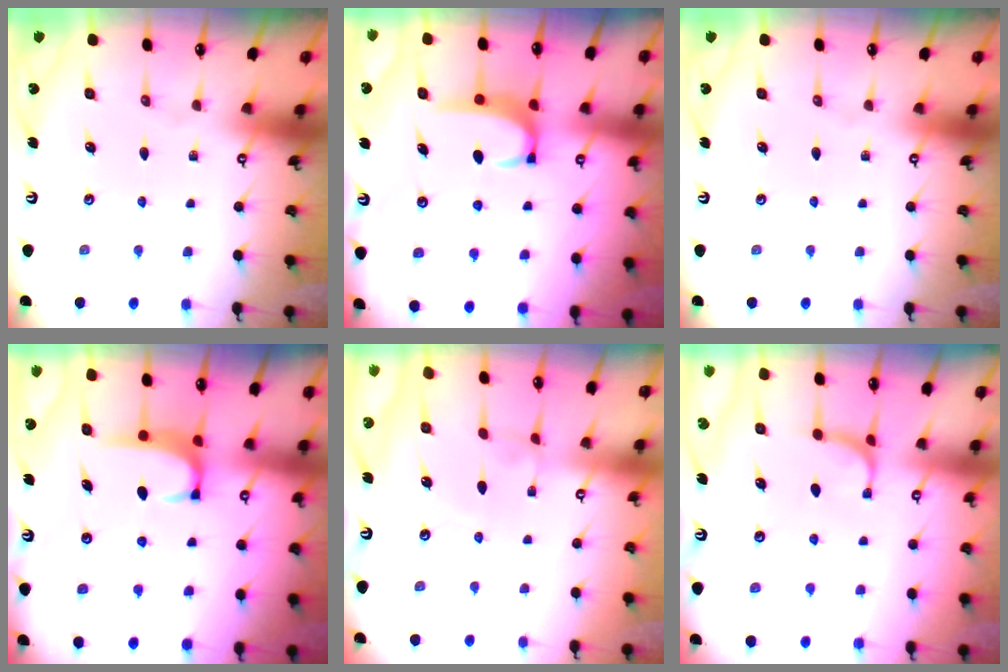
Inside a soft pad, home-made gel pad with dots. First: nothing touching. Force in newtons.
{"total": 3.3, "press": 3.3, "slide": 0.5}
{"total": 0.0}
{"total": 2.0, "press": 2.0, "slide": 0.6}
{"total": 2.8, "press": 2.7, "slide": 0.4}
{"total": 2.1, "press": 2.0, "slide": 0.6}